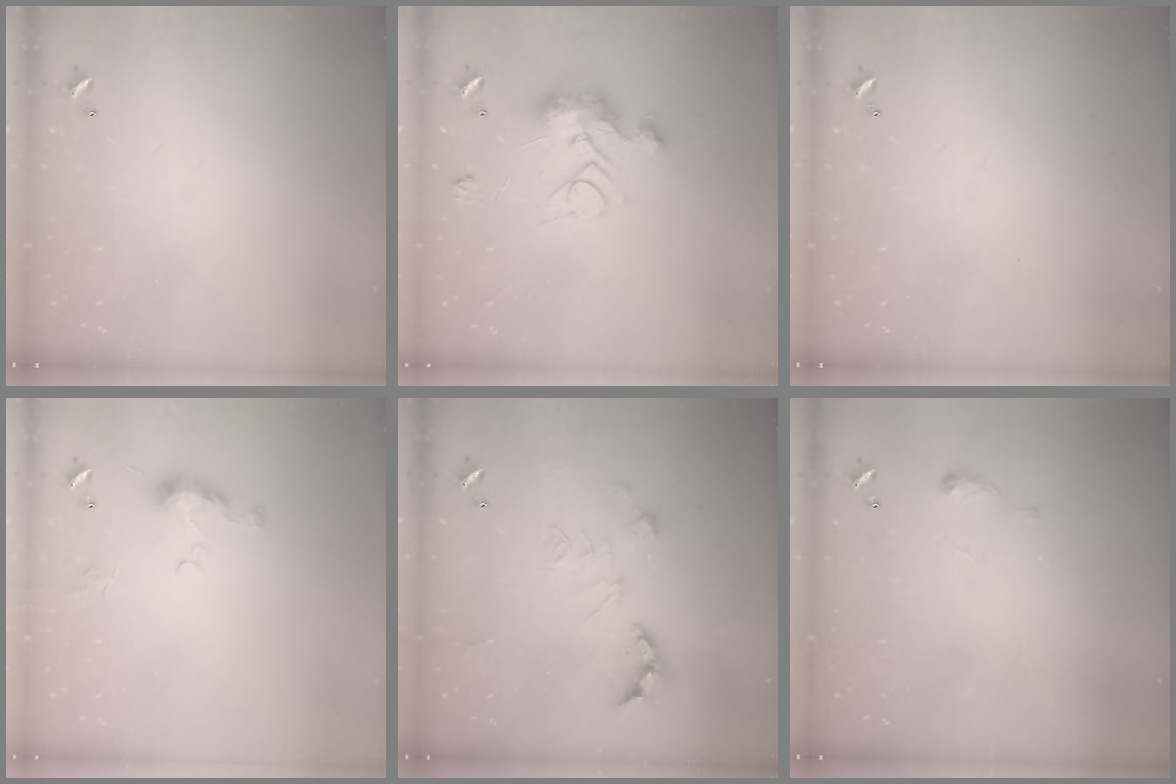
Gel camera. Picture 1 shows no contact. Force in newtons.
{"total": 18.1, "press": 18.1, "slide": 0.6}
{"total": 0.0}
{"total": 5.0, "press": 5.0, "slide": 0.7}
{"total": 2.5, "press": 2.0, "slide": 1.5}
{"total": 4.8, "press": 4.7, "slide": 0.6}